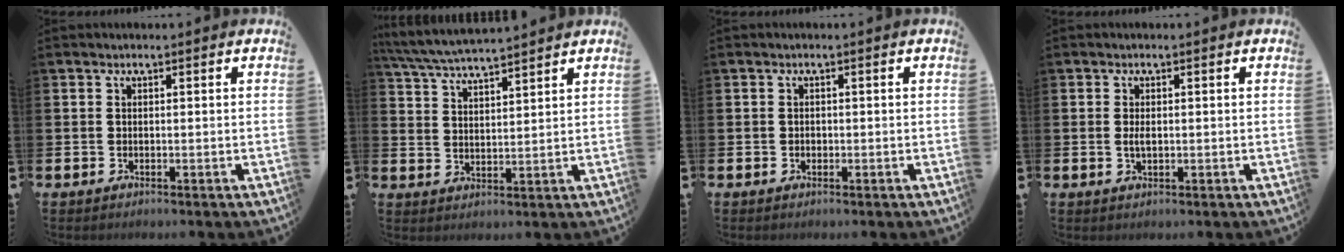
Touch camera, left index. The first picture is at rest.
{"total": 5.5, "force": [5.4, 0.2, 1.1], "torque": [-0.040, -0.030, 0.096]}
{"total": 0.7, "force": [-0.1, 0.7, 0.2], "torque": [0.003, 0.003, -0.006]}
{"total": 1.6, "force": [0.1, 0.7, 1.4], "torque": [-0.020, 0.000, -0.002]}